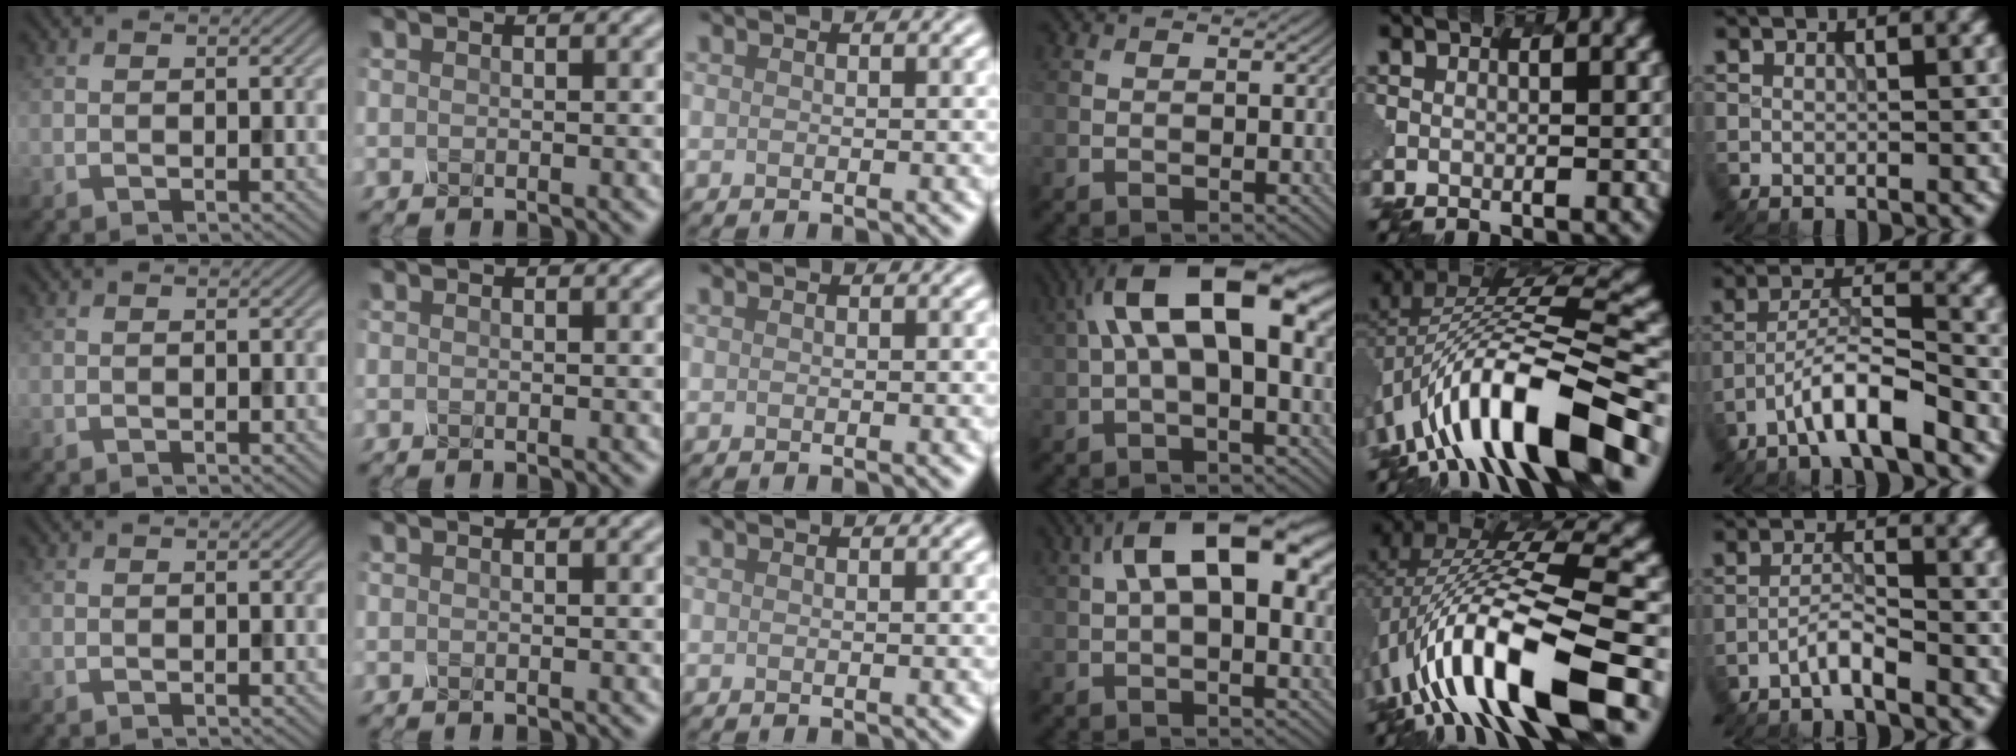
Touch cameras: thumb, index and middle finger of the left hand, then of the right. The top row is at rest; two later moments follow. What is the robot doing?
{"motion": "shake", "object": "salt shaker"}